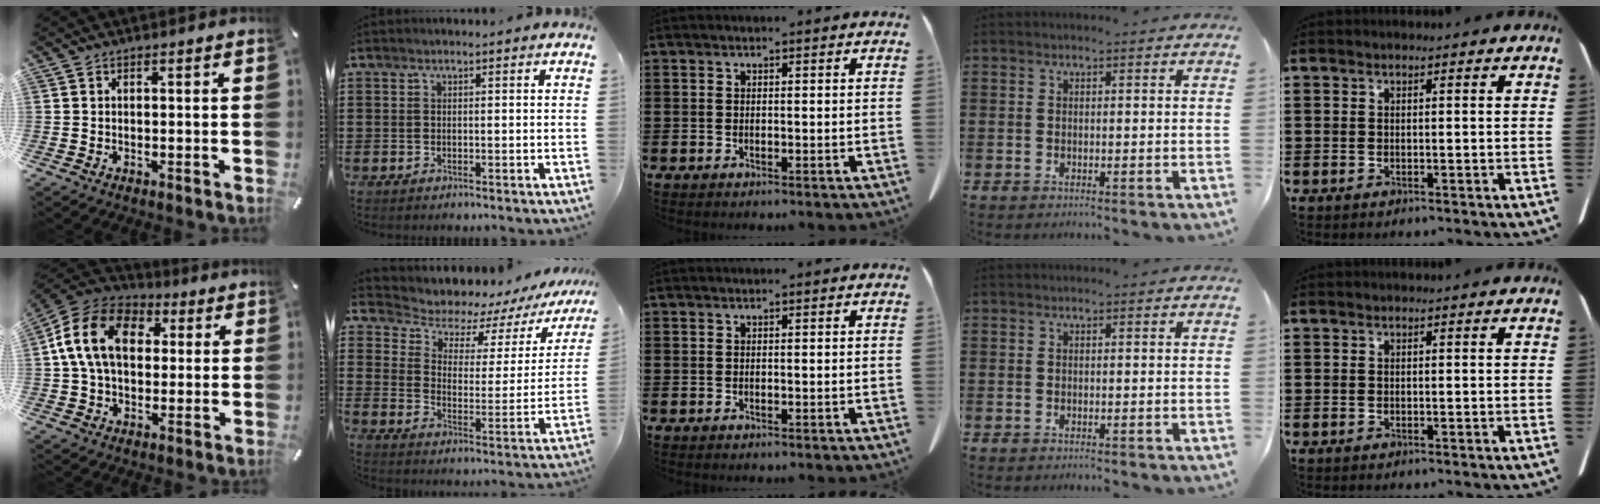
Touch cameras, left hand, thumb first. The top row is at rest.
{"thumb": {"total": 15.7, "force": [2.7, 11.5, 10.4], "torque": [-0.229, 0.021, 0.045]}, "index": {"total": 4.9, "force": [4.2, 2.1, 1.4], "torque": [-0.049, -0.041, 0.064]}}